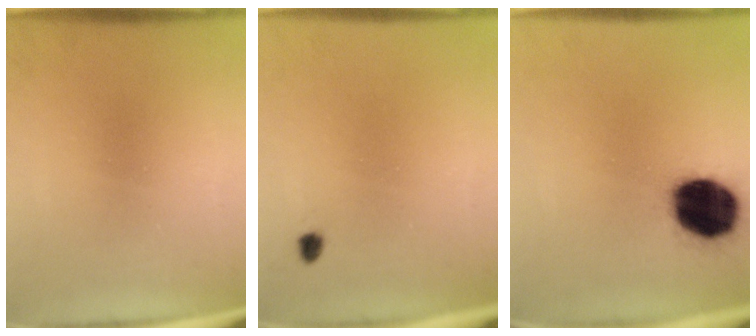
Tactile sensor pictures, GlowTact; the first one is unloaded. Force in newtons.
{"total": 1.0}
{"total": 18.5}